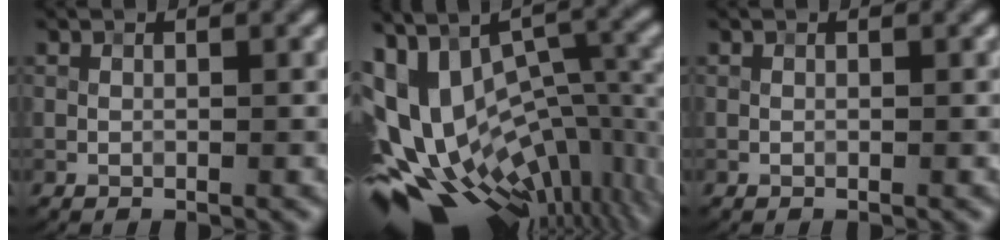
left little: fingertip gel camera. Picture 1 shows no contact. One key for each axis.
{"total": 15.9, "fx": -2.9, "fy": 9.0, "fz": 12.7, "tx": -0.191, "ty": 0.015, "tz": -0.018}
{"total": 0.0}